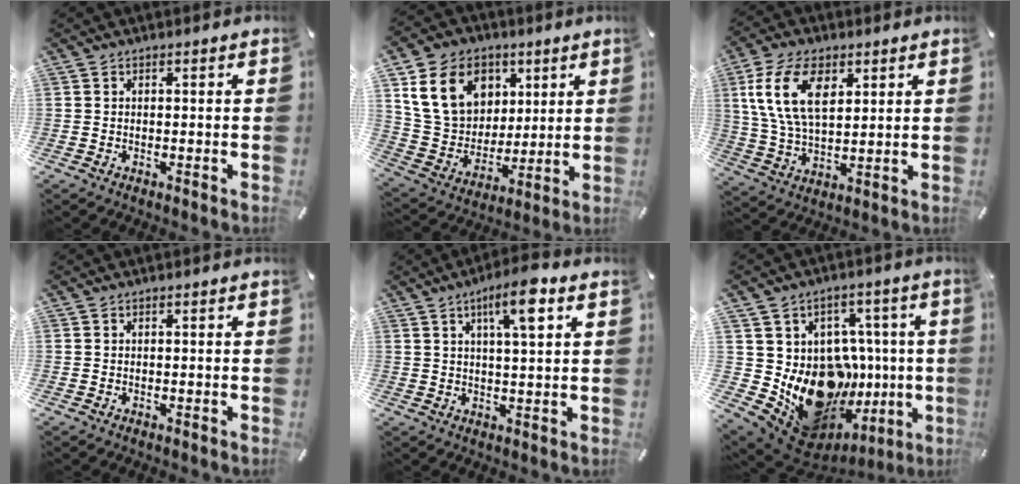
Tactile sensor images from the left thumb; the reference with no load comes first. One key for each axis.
{"total": 17.6, "fx": 6.5, "fy": 14.2, "fz": 8.1, "tx": -0.159, "ty": -0.013, "tz": 0.130}
{"total": 13.1, "fx": 5.1, "fy": 7.6, "fz": 9.4, "tx": -0.227, "ty": 0.005, "tz": 0.091}
{"total": 0.0}
{"total": 8.4, "fx": 3.9, "fy": 1.5, "fz": 7.3, "tx": -0.125, "ty": -0.004, "tz": 0.060}
{"total": 19.4, "fx": -2.9, "fy": 16.0, "fz": 10.6, "tx": -0.169, "ty": -0.024, "tz": 0.003}